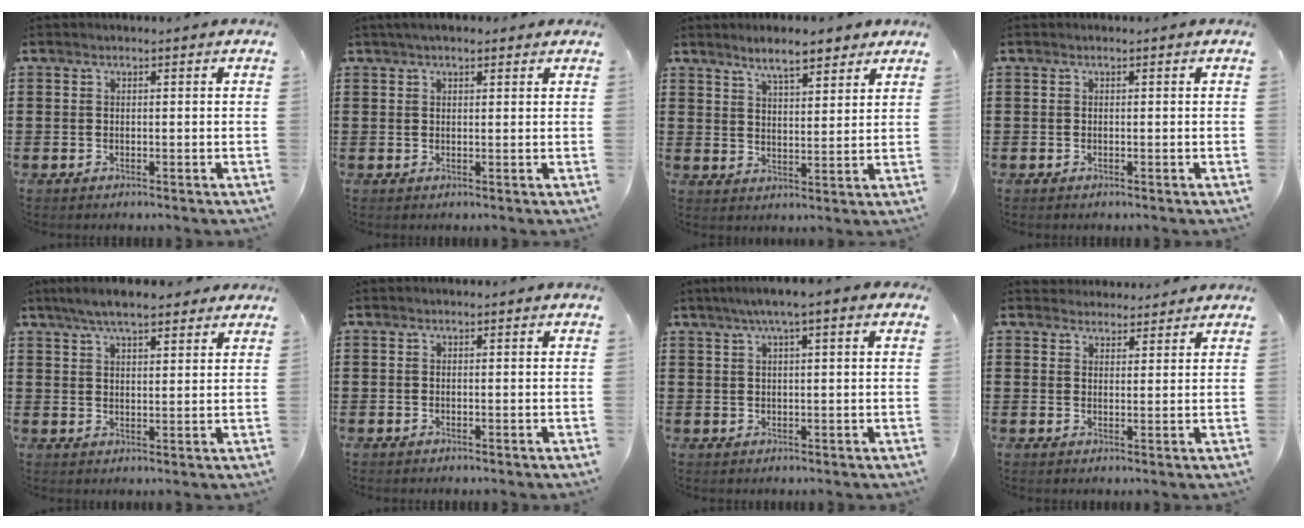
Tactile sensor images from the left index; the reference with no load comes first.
{"total": 2.0, "force": [1.5, 0.7, 1.2], "torque": [-0.025, 0.008, 0.028]}
{"total": 6.4, "force": [5.3, 1.5, 3.2], "torque": [-0.069, -0.008, 0.094]}
{"total": 0.0}
{"total": 5.9, "force": [4.8, 1.4, 3.2], "torque": [-0.073, -0.001, 0.088]}
{"total": 0.0}
{"total": 3.1, "force": [1.3, 0.1, 2.9], "torque": [-0.056, 0.002, 0.020]}
{"total": 2.6, "force": [2.4, 0.9, -0.2], "torque": [-0.004, -0.001, 0.047]}